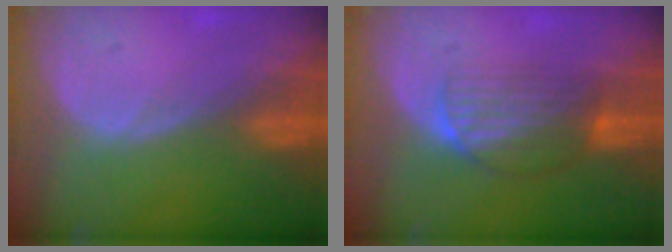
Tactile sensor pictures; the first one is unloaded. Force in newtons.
{"total": 6.9, "press": 6.1, "slide": 3.2}